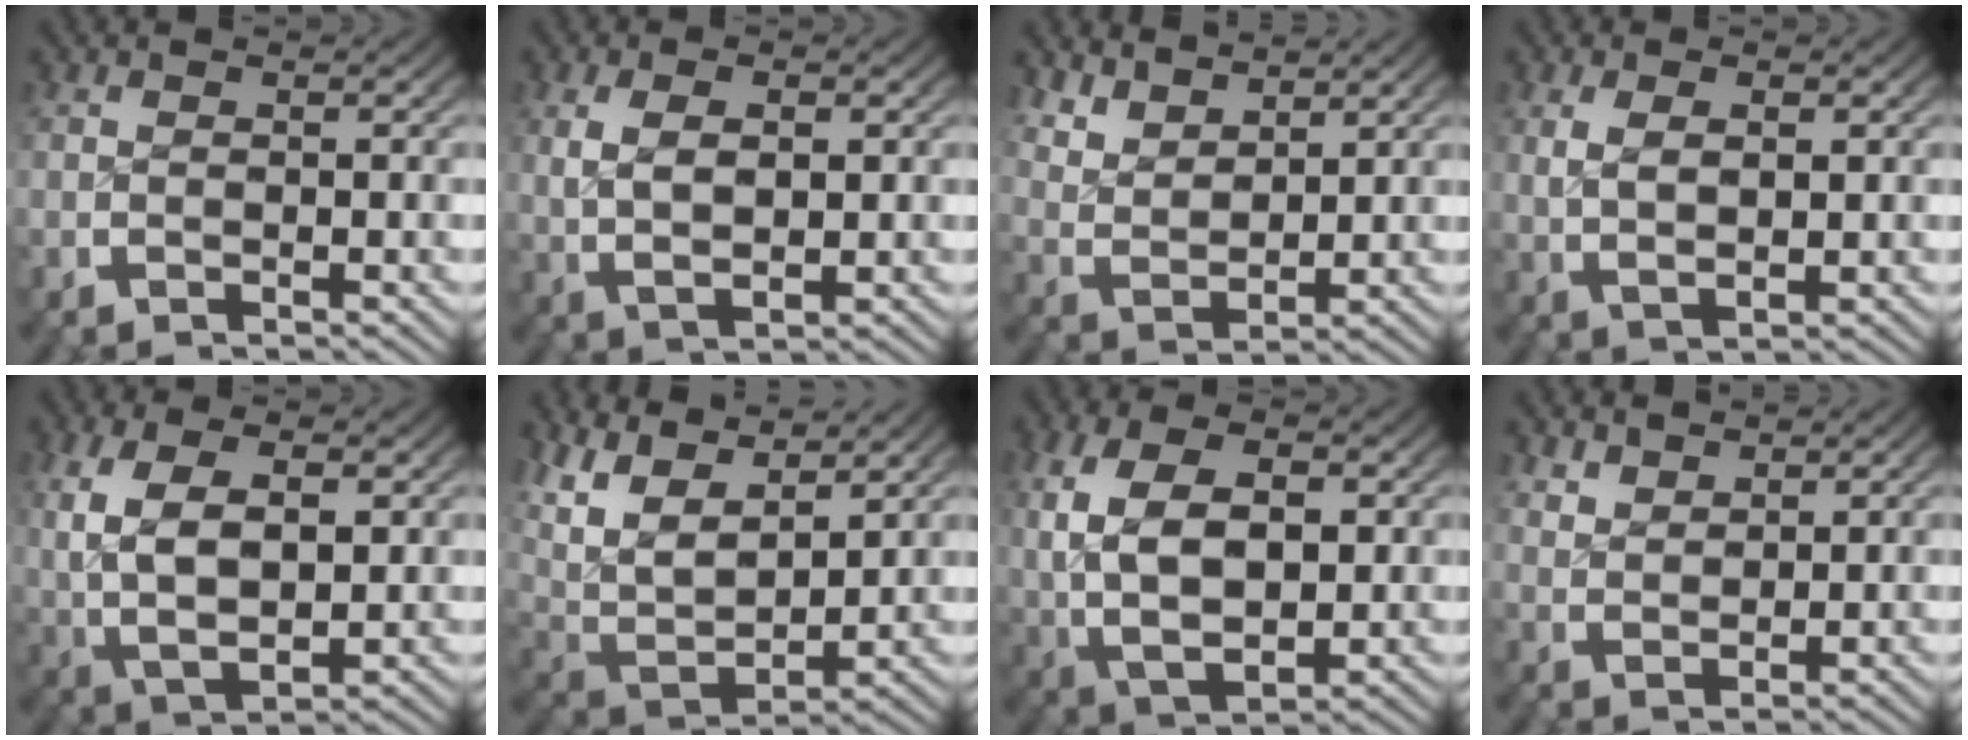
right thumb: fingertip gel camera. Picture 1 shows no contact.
{"total": 3.8, "force": [0.8, 2.1, 3.0], "torque": [-0.059, -0.006, 0.027]}
{"total": 4.6, "force": [2.7, 2.7, 2.6], "torque": [-0.058, -0.015, 0.065]}
{"total": 2.8, "force": [0.9, 1.3, 2.3], "torque": [-0.046, -0.006, 0.030]}
{"total": 8.0, "force": [0.6, 5.2, 6.1], "torque": [-0.141, -0.021, 0.027]}
{"total": 9.9, "force": [2.9, 6.4, 6.9], "torque": [-0.166, -0.022, 0.059]}
{"total": 10.1, "force": [0.2, 6.9, 7.4], "torque": [-0.171, -0.028, 0.021]}
{"total": 2.4, "force": [2.3, 0.6, 0.5], "torque": [-0.005, -0.002, 0.052]}